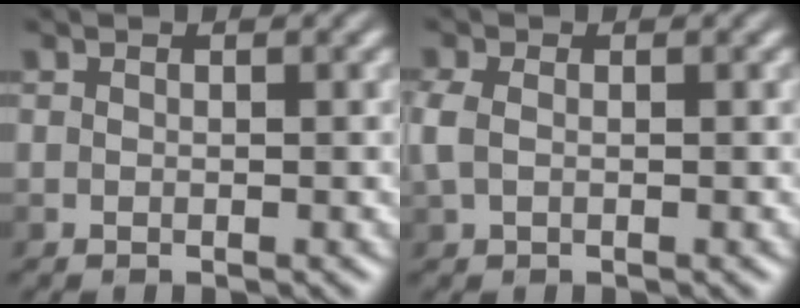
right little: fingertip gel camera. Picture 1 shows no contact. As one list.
[{"total": 1.8, "force": [0.0, 1.2, 1.2], "torque": [-0.035, 0.003, -0.002]}]